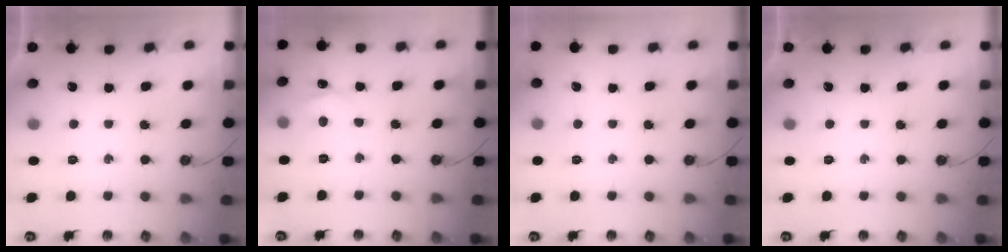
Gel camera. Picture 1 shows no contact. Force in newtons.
{"total": 2.8, "press": 2.7, "slide": 0.4}
{"total": 0.0}
{"total": 0.0}